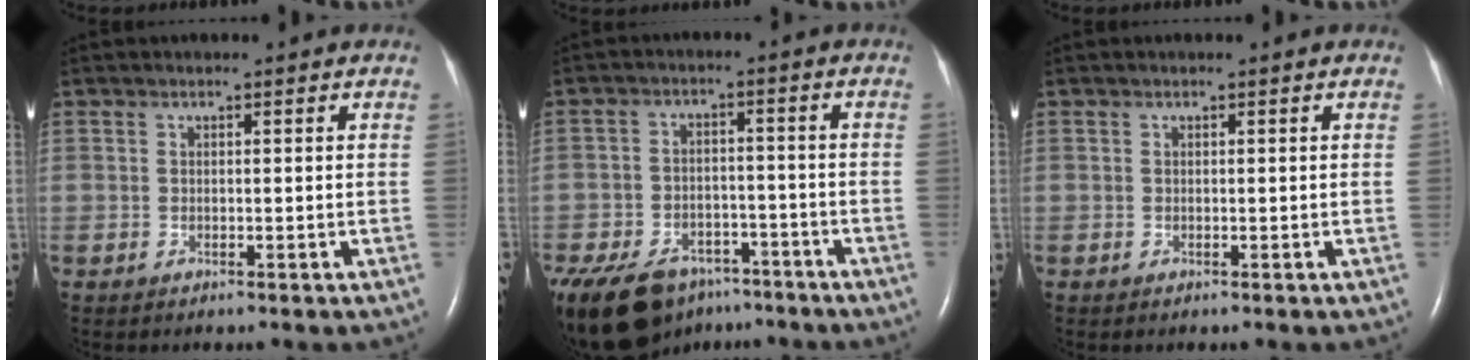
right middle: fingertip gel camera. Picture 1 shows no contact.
{"total": 20.3, "force": [-14.0, 11.5, 9.2], "torque": [-0.257, -0.030, -0.208]}
{"total": 0.0}